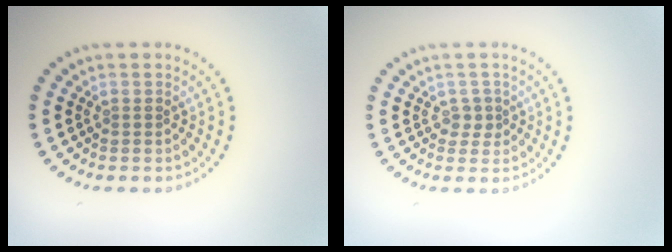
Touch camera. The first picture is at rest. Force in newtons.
{"total": 1.3, "press": 1.1, "slide": 0.7}